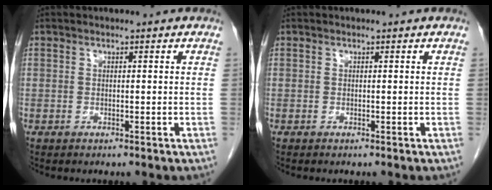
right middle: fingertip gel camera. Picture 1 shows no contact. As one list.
[{"total": 0.0}]